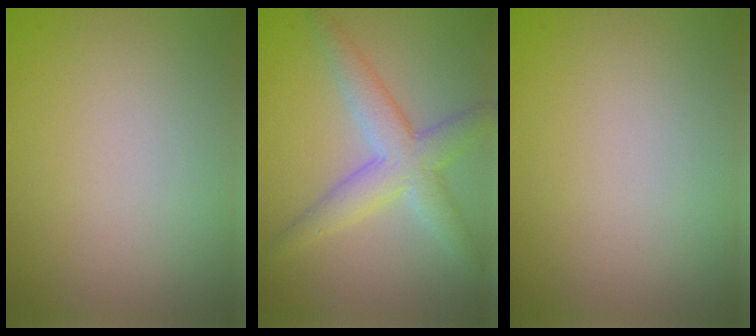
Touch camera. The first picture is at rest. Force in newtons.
{"total": 4.7, "press": 4.7, "slide": 0.2}
{"total": 0.0}